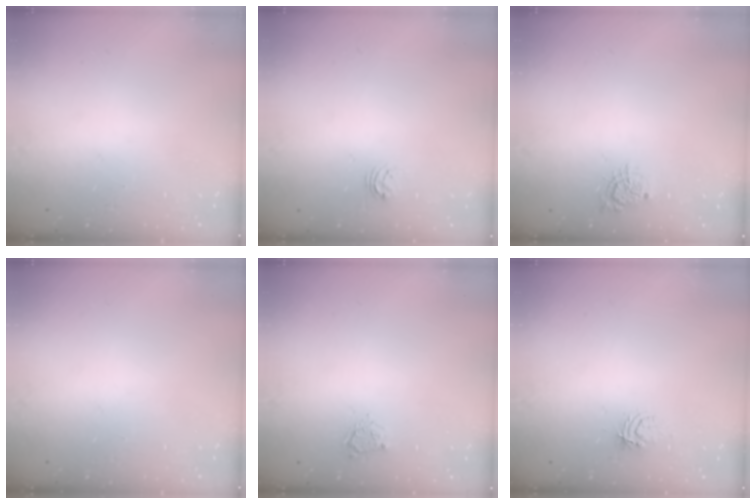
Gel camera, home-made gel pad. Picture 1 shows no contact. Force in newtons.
{"total": 3.6, "press": 3.5, "slide": 0.5}
{"total": 4.6, "press": 4.6, "slide": 0.1}
{"total": 0.0}
{"total": 3.2, "press": 3.2, "slide": 0.4}
{"total": 3.9, "press": 3.9, "slide": 0.4}